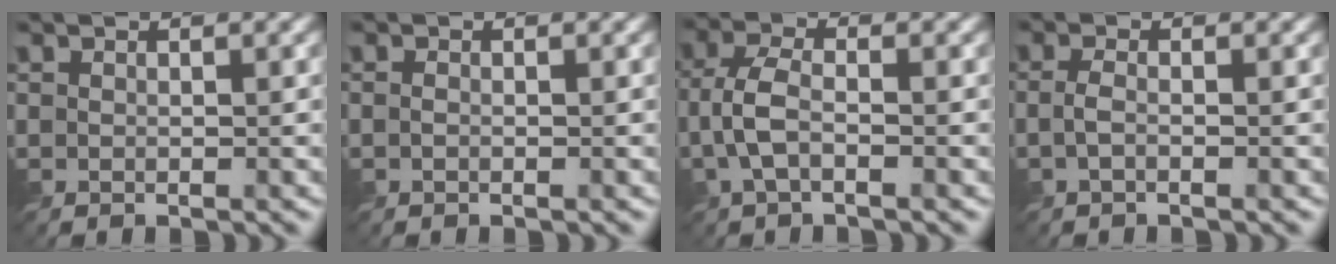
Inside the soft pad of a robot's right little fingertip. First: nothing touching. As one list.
[{"total": 0.5, "force": [-0.4, 0.3, 0.2], "torque": [-0.005, 0.000, -0.010]}, {"total": 3.6, "force": [-1.4, 1.7, 2.9], "torque": [-0.068, 0.004, -0.034]}, {"total": 1.4, "force": [-0.8, 0.5, 1.1], "torque": [-0.027, 0.000, -0.021]}]